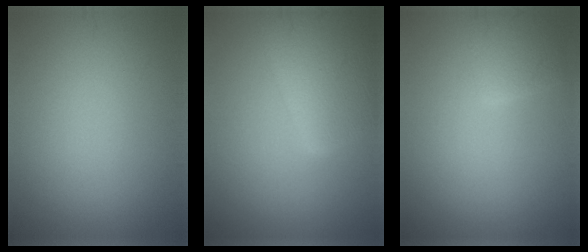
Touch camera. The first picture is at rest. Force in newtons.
{"total": 7.9, "press": 7.9, "slide": 0.4}
{"total": 2.2, "press": 2.2, "slide": 0.1}